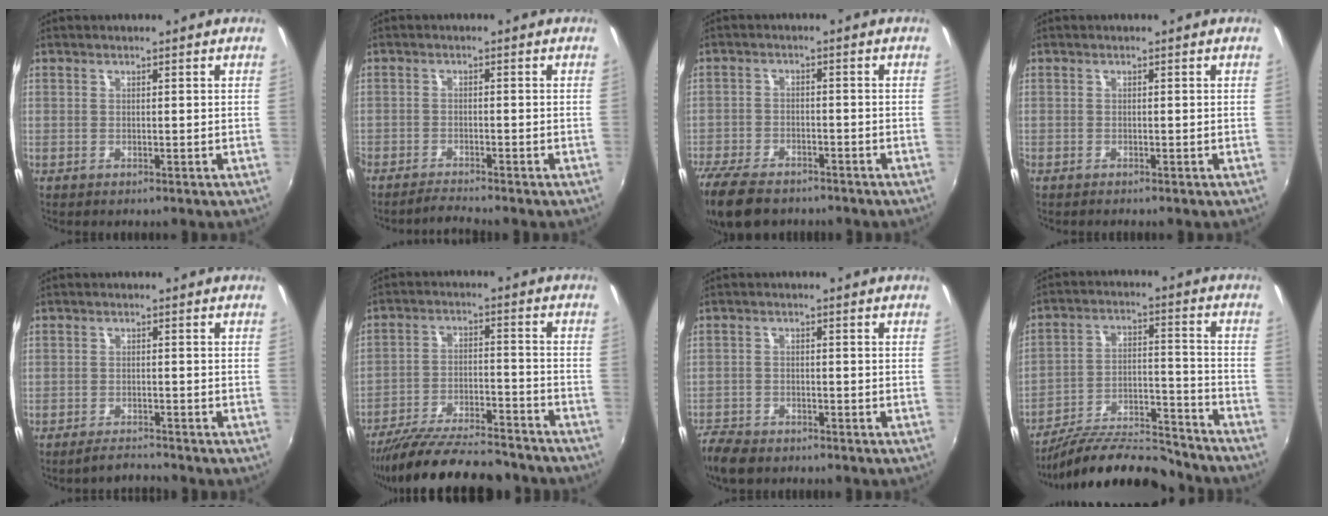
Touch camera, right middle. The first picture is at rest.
{"total": 2.8, "force": [-2.8, -0.4, 0.4], "torque": [-0.024, -0.008, -0.056]}
{"total": 12.3, "force": [-9.7, 5.1, 5.6], "torque": [-0.151, -0.028, -0.173]}
{"total": 0.5, "force": [-0.5, 0.0, 0.1], "torque": [-0.001, -0.005, -0.011]}
{"total": 2.4, "force": [-2.4, 0.2, 0.3], "torque": [-0.016, -0.001, -0.043]}
{"total": 20.6, "force": [-17.9, 4.2, 9.3], "torque": [-0.177, -0.031, -0.267]}
{"total": 6.8, "force": [-5.7, 2.9, 2.4], "torque": [-0.078, -0.017, -0.107]}
{"total": 18.8, "force": [-16.9, 4.2, 7.0], "torque": [-0.127, 0.010, -0.251]}